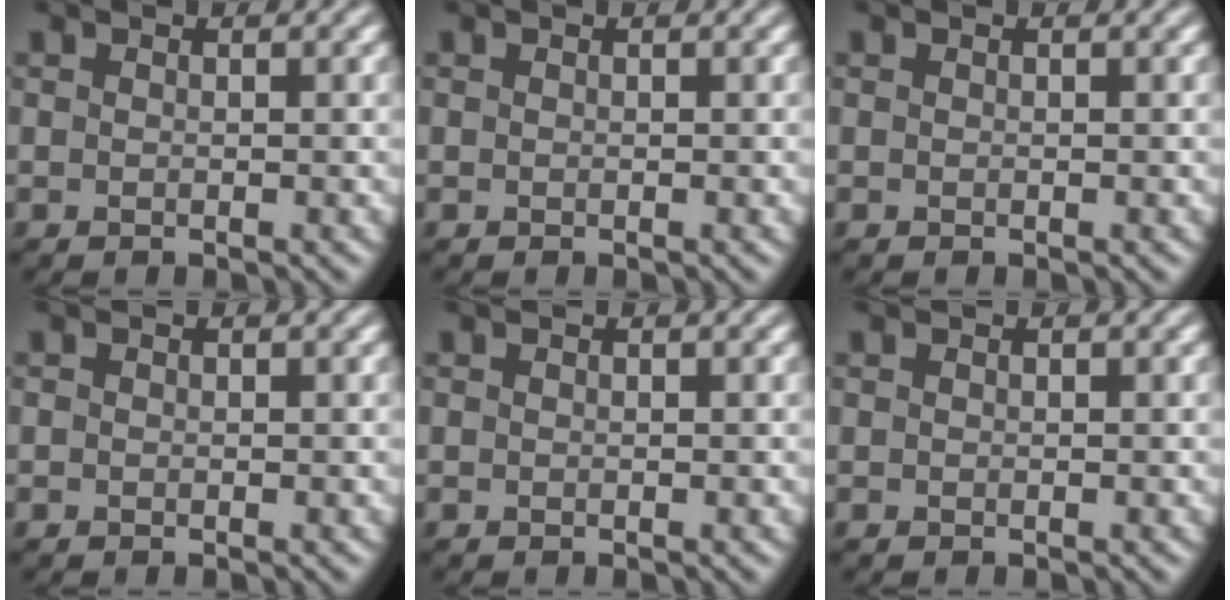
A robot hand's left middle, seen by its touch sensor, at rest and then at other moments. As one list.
[{"total": 0.0}, {"total": 0.0}, {"total": 0.0}, {"total": 0.0}, {"total": 0.0}]